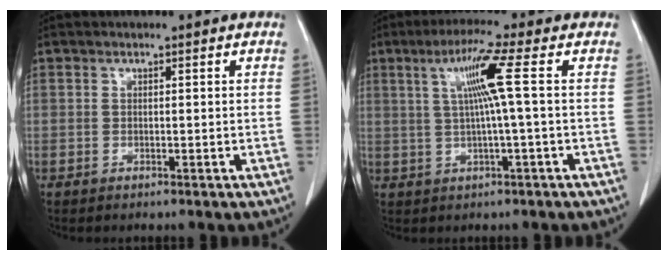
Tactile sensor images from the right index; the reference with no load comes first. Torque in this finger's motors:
{"motor_torque": [0.67, 0.03, 0.31, 0.06]}